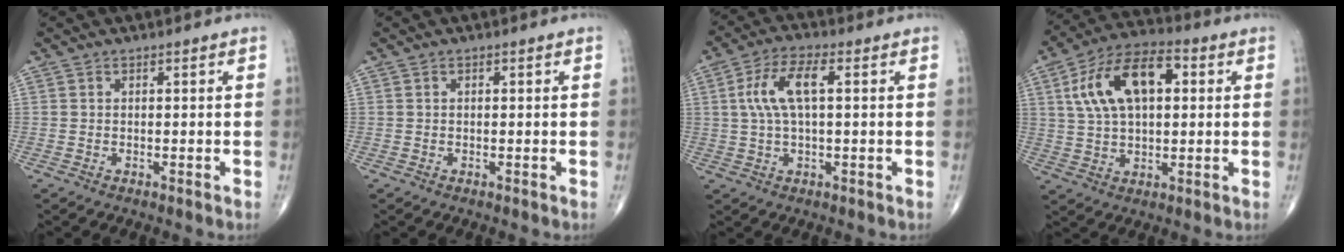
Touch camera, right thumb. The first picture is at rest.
{"total": 0.0}
{"total": 8.4, "force": [1.6, 3.1, 7.6], "torque": [-0.167, 0.022, 0.029]}
{"total": 15.3, "force": [3.9, 8.1, 12.4], "torque": [-0.222, 0.022, 0.066]}